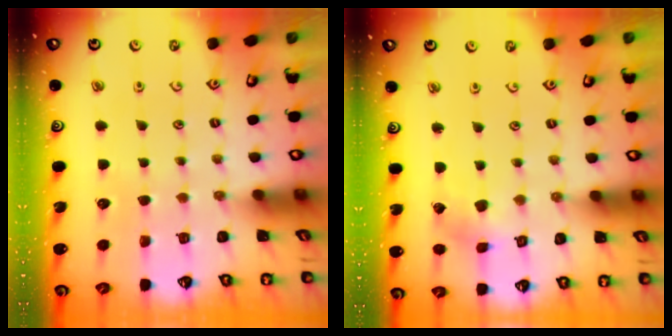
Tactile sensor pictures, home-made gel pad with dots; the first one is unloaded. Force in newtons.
{"total": 2.3, "press": 2.2, "slide": 0.3}